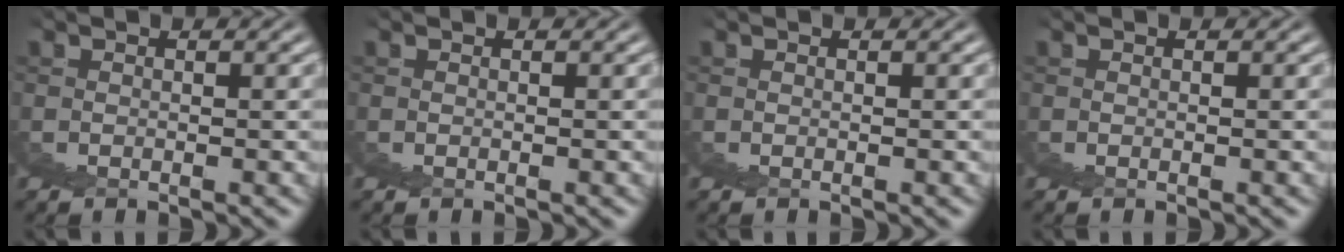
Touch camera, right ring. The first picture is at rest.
{"total": 0.0}
{"total": 0.0}
{"total": 0.0}